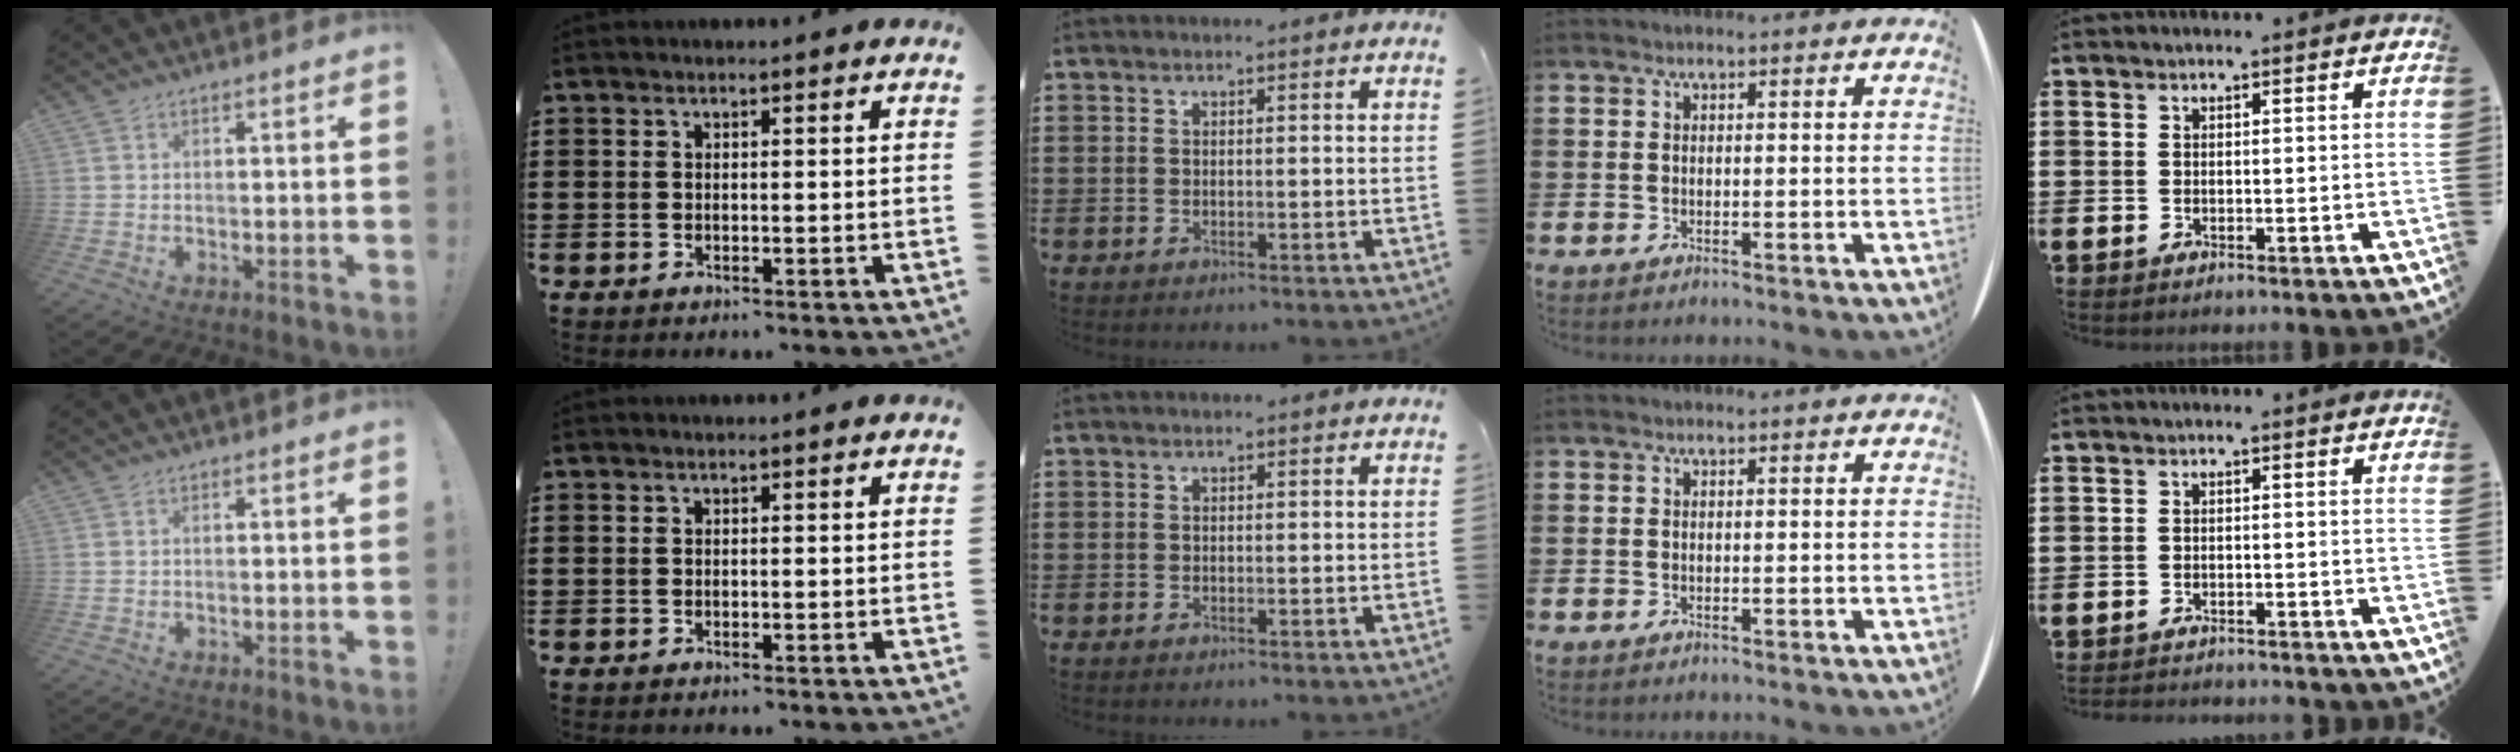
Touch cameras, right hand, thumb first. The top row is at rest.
{"little": {"total": 1.3, "force": [-1.3, -0.1, -0.1], "torque": [-0.001, 0.003, -0.028]}}